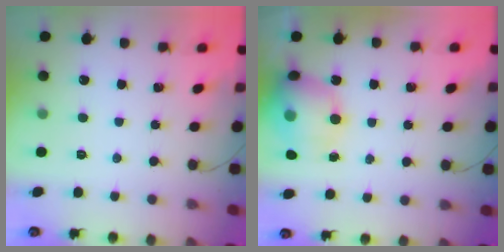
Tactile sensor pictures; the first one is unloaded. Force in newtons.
{"total": 16.7, "press": 16.4, "slide": 3.1}